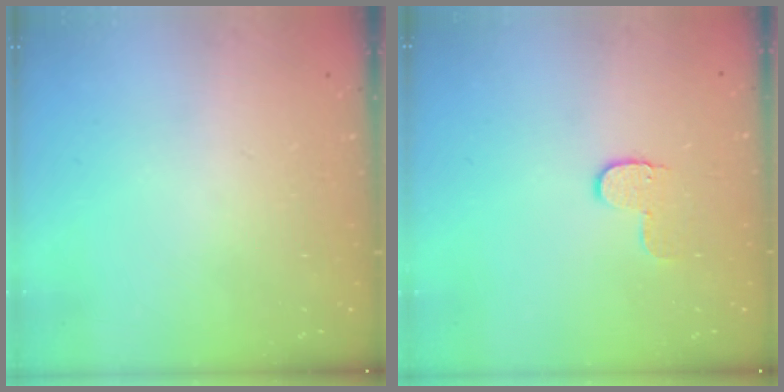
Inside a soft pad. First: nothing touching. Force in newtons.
{"total": 5.2, "press": 5.1, "slide": 0.6}